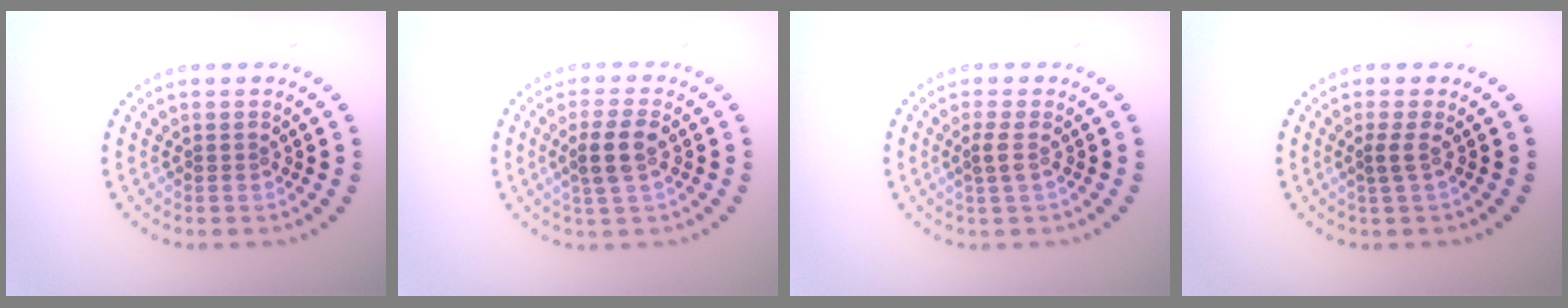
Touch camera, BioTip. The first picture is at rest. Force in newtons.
{"total": 2.9, "press": 2.7, "slide": 1.0}
{"total": 1.2, "press": 1.0, "slide": 0.7}
{"total": 1.1, "press": 0.8, "slide": 0.8}